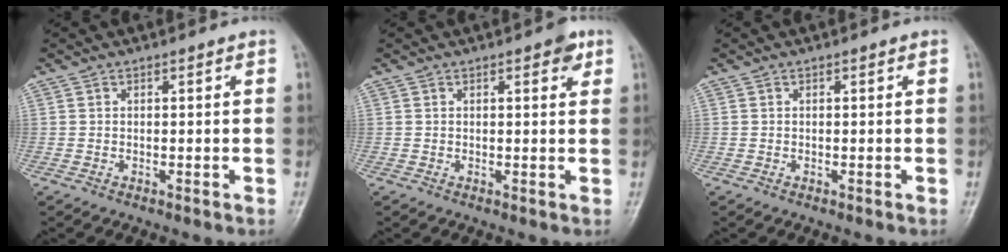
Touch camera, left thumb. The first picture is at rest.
{"total": 2.7, "force": [1.4, 1.2, 2.0], "torque": [-0.015, -0.002, 0.013]}
{"total": 0.0}